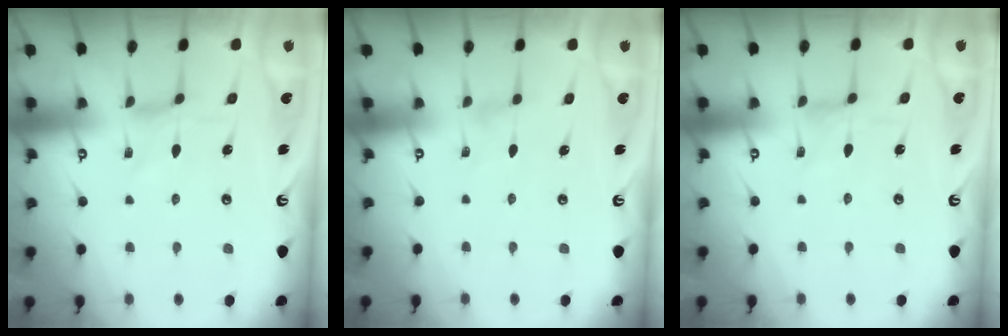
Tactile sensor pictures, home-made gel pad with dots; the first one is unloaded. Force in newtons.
{"total": 0.0}
{"total": 0.0}